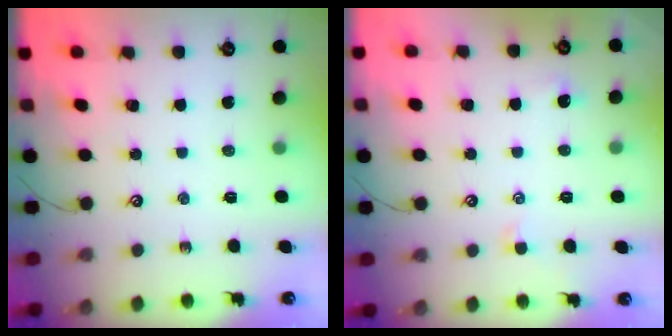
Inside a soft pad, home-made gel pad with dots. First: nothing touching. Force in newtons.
{"total": 0.7, "press": 0.5, "slide": 0.5}